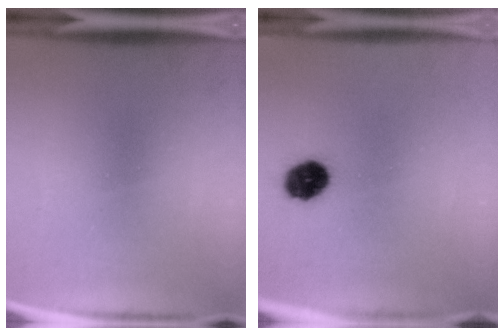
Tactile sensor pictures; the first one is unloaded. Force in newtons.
{"total": 7.1}